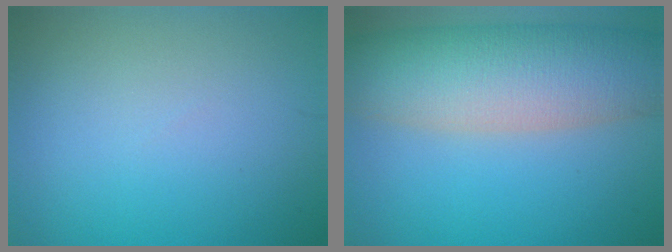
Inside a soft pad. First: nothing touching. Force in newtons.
{"total": 10.8, "press": 10.7, "slide": 0.5}